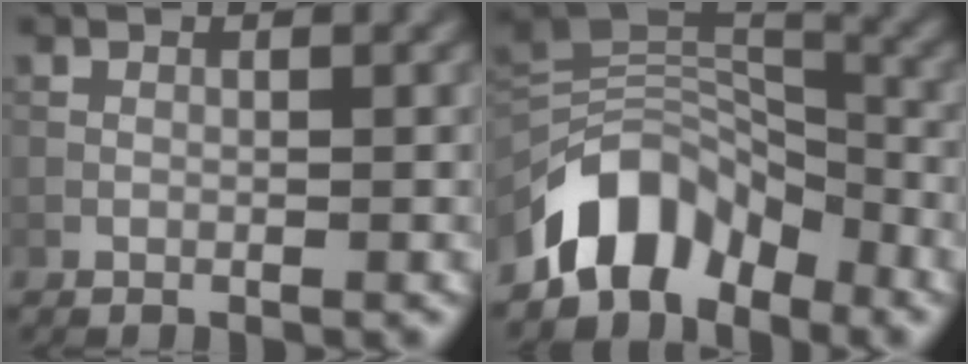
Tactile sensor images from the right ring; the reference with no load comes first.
{"total": 7.7, "force": [-5.4, 4.3, 3.4], "torque": [-0.034, 0.005, -0.107]}